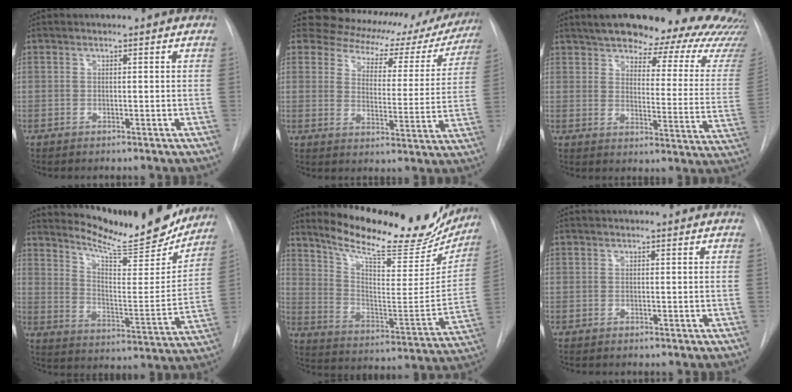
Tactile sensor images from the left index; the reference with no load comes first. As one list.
[{"total": 19.2, "force": [16.3, 8.5, 5.6], "torque": [-0.063, -0.005, 0.180]}, {"total": 26.6, "force": [23.2, 5.3, 12.0], "torque": [-0.165, -0.078, 0.264]}, {"total": 19.4, "force": [18.0, 2.3, 7.1], "torque": [-0.107, -0.059, 0.250]}, {"total": 24.6, "force": [21.2, 6.0, 10.9], "torque": [-0.164, -0.043, 0.296]}, {"total": 0.0}]